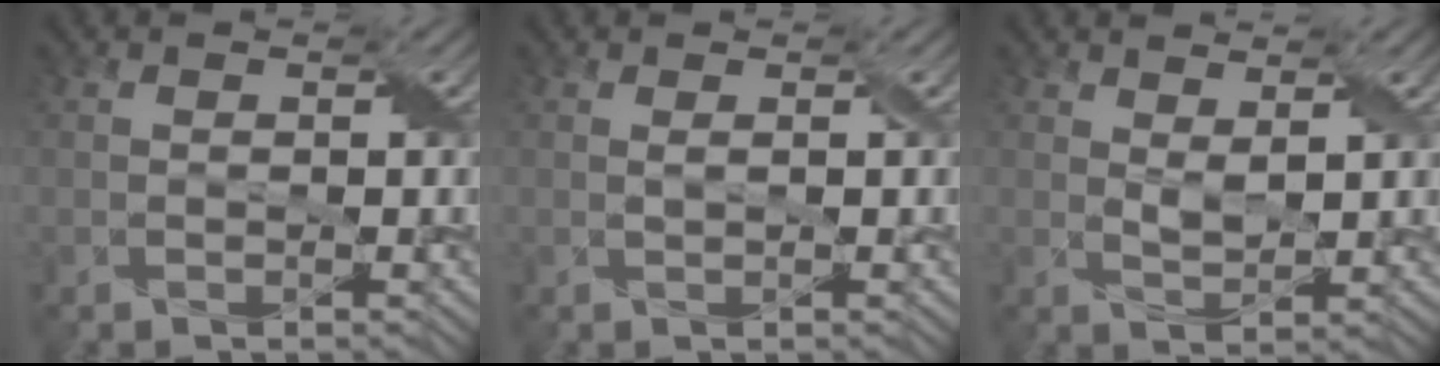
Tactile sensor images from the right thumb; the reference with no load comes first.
{"total": 0.6, "force": [0.2, 0.0, 0.5], "torque": [-0.014, 0.003, 0.004]}
{"total": 2.1, "force": [1.4, 0.6, 1.4], "torque": [-0.037, -0.005, 0.030]}